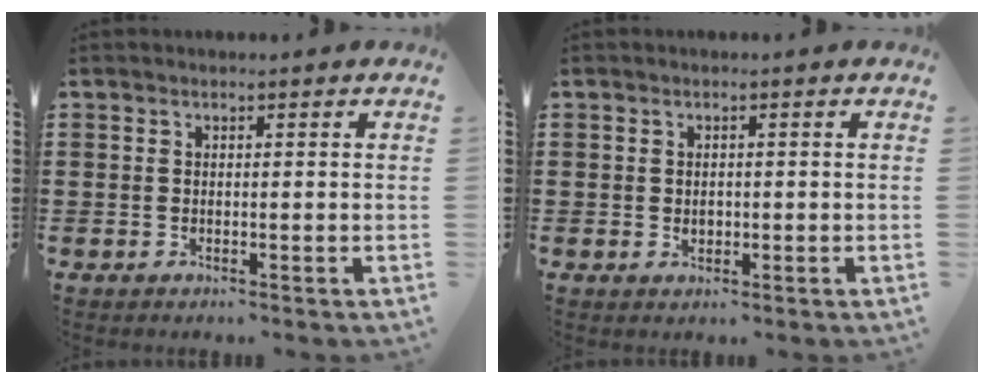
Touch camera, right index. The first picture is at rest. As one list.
[{"total": 1.0, "force": [0.0, 0.7, 0.7], "torque": [-0.015, 0.004, 0.000]}]